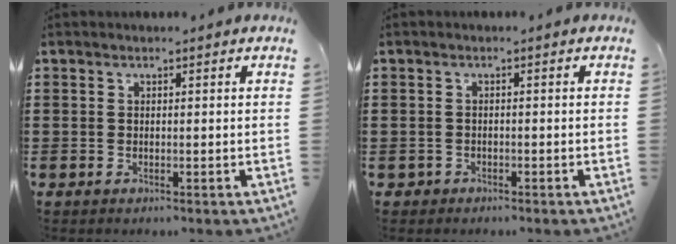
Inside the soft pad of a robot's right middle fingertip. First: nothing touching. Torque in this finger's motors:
{"motor_torque": [-0.26, -0.05, 0.00, -0.01]}